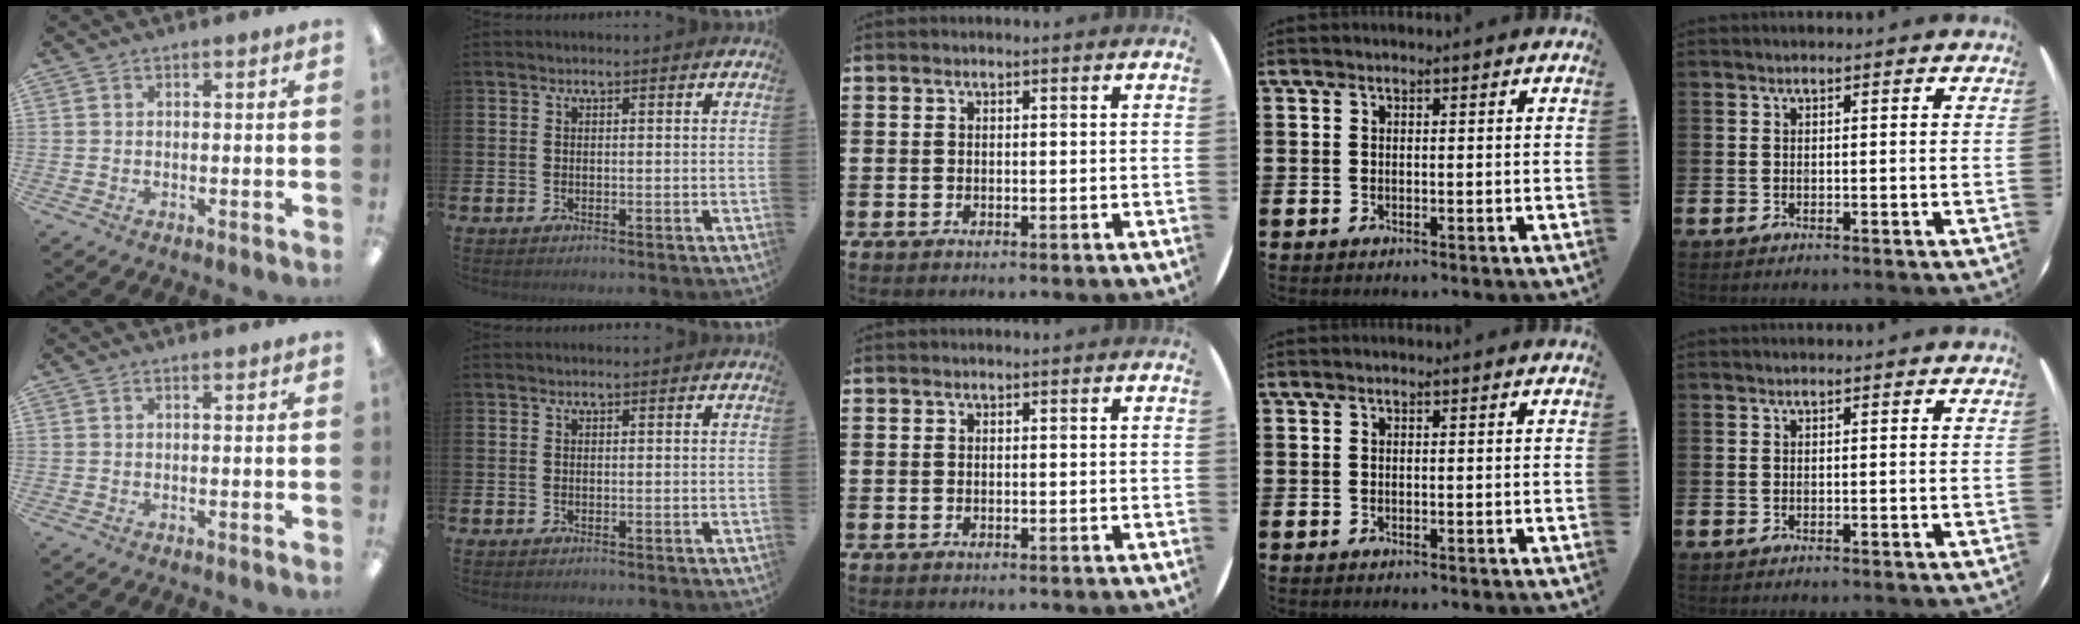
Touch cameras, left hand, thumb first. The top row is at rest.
{}